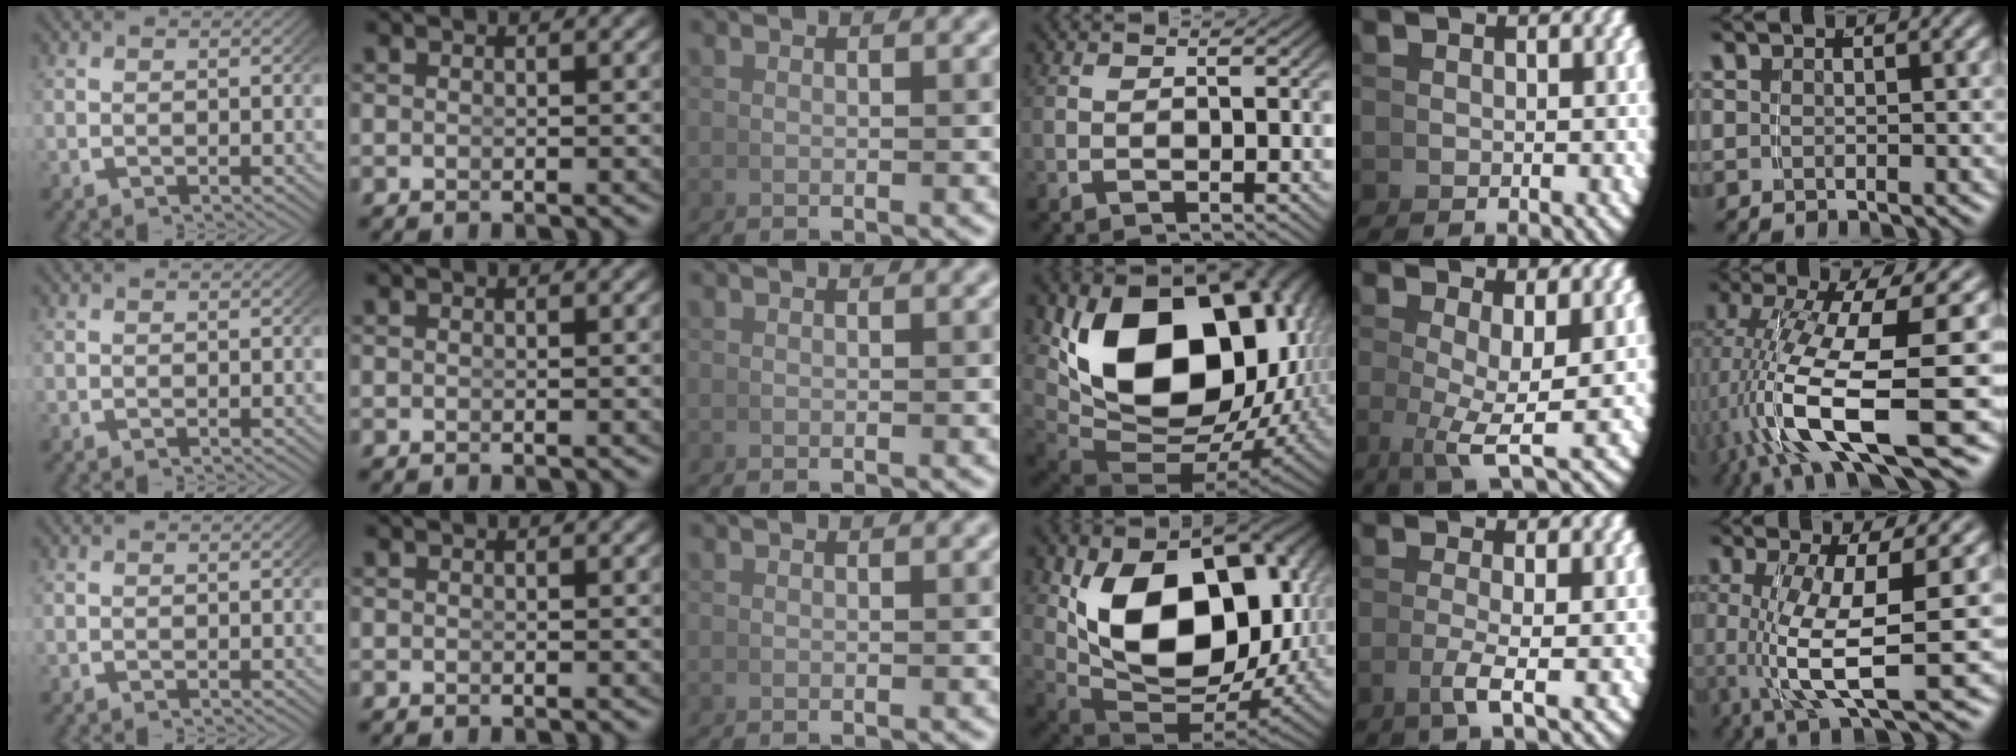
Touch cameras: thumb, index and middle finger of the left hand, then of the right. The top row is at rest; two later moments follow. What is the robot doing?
{"motion": "lift_and_place", "object": "bowl"}